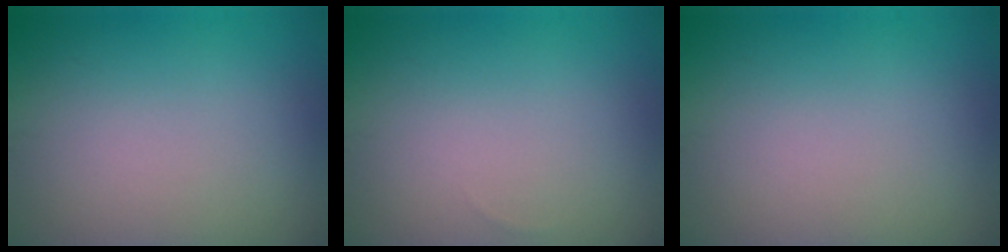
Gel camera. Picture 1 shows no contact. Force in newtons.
{"total": 0.0}
{"total": 0.0}